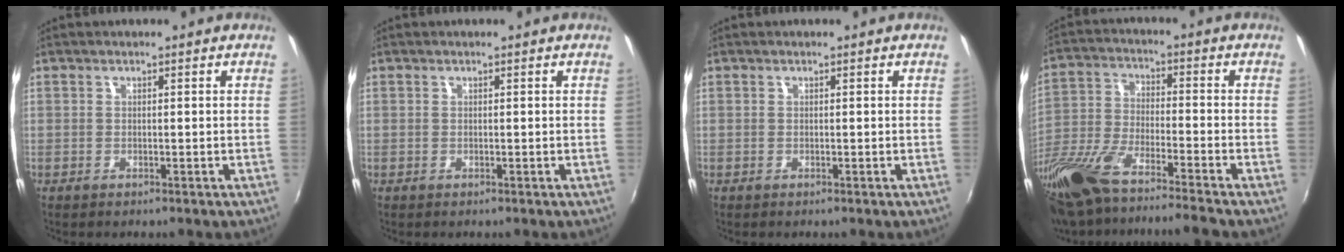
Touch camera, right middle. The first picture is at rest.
{"total": 0.0}
{"total": 0.0}
{"total": 18.7, "force": [-15.1, 2.3, 10.7], "torque": [-0.231, -0.050, -0.283]}